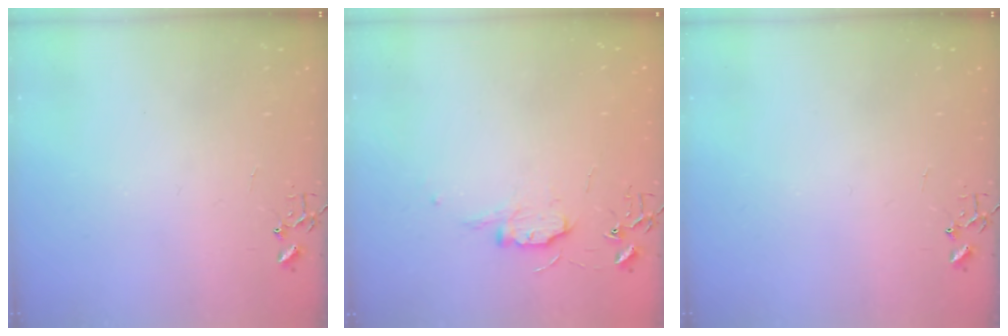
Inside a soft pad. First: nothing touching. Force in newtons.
{"total": 7.3, "press": 7.3, "slide": 0.7}
{"total": 0.0}